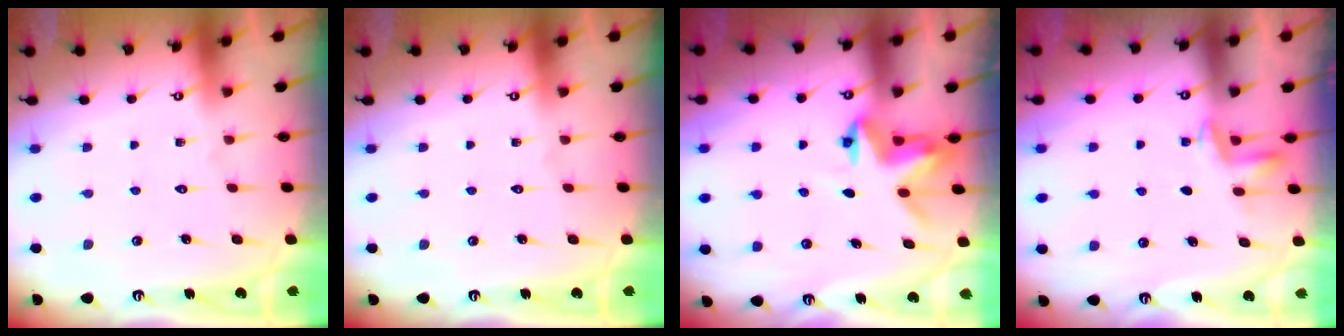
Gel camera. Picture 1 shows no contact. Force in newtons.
{"total": 0.0}
{"total": 3.9, "press": 3.9, "slide": 0.4}
{"total": 3.2, "press": 3.2, "slide": 0.6}